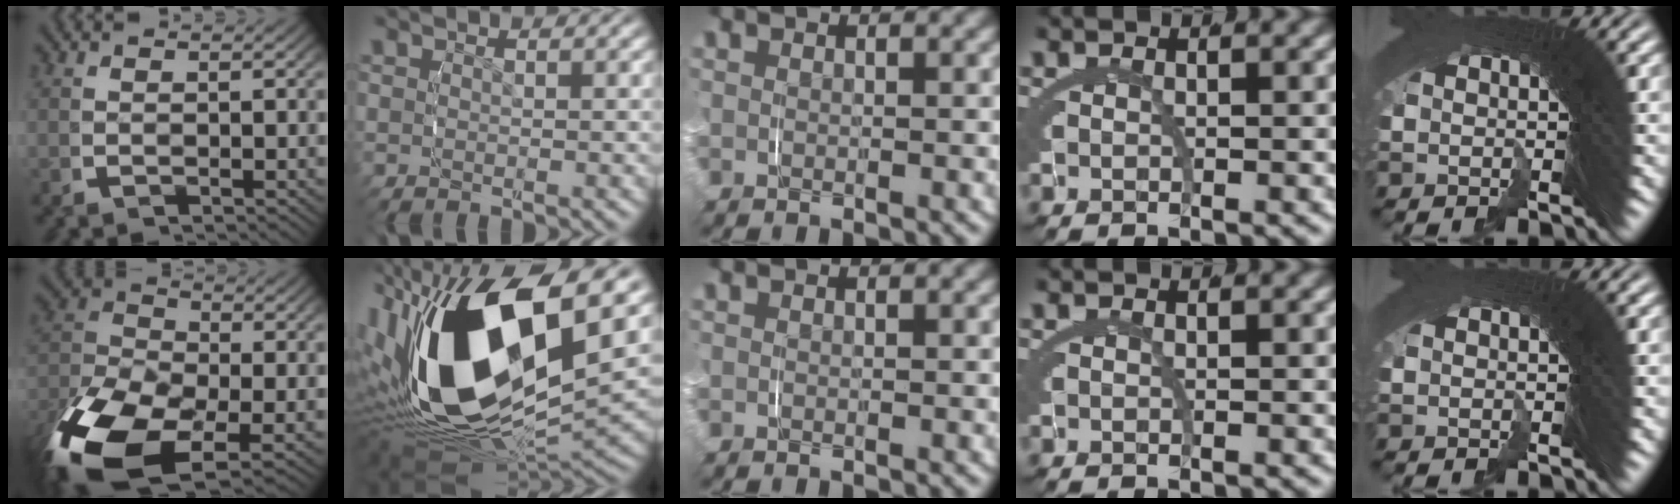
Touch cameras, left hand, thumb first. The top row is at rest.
{"thumb": {"total": 13.8, "force": [-5.2, 8.1, 9.9], "torque": [-0.205, -0.051, -0.065]}, "index": {"total": 20.0, "force": [0.2, 11.4, 16.5], "torque": [-0.344, -0.033, 0.019]}}